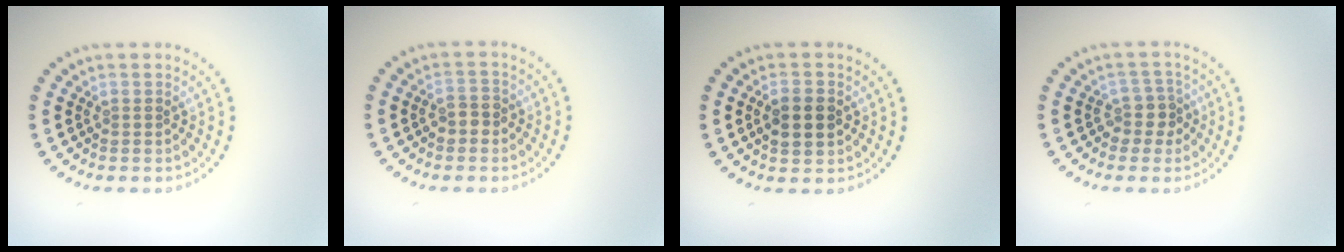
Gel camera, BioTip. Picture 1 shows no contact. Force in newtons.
{"total": 1.6, "press": 1.5, "slide": 0.5}
{"total": 2.9, "press": 2.9, "slide": 0.1}
{"total": 2.3, "press": 1.8, "slide": 1.4}